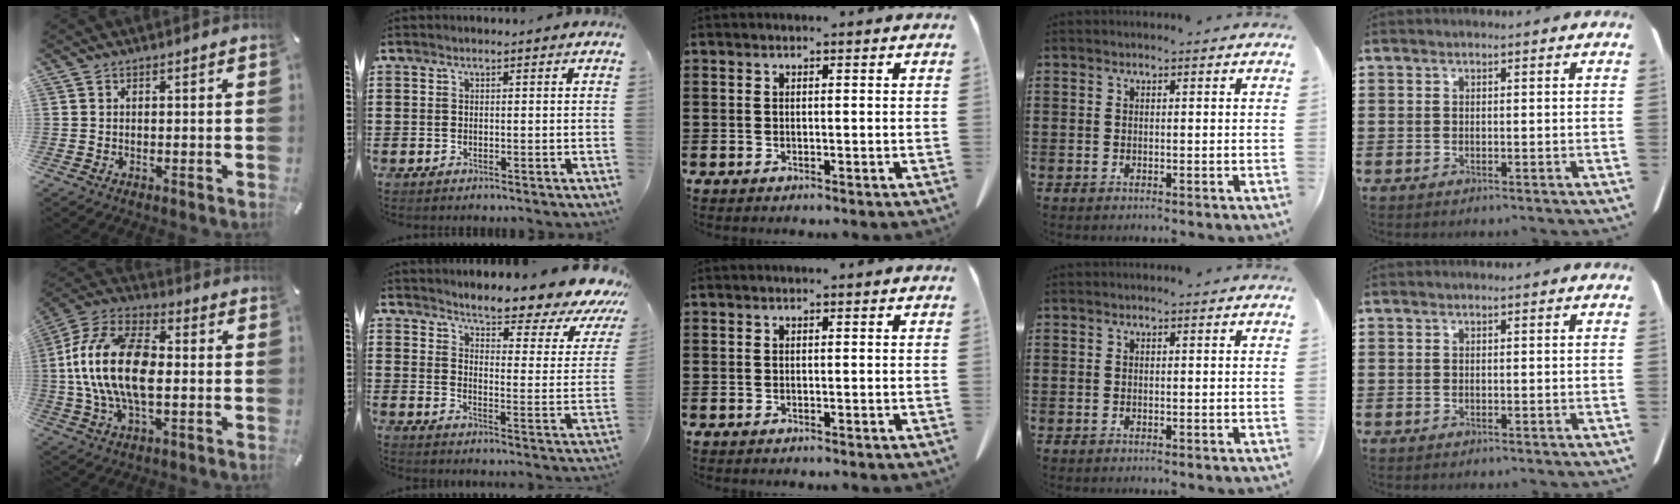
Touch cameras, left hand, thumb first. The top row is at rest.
{"thumb": {"total": 17.4, "force": [-0.4, 9.7, 14.5], "torque": [-0.310, 0.003, -0.010]}, "index": {"total": 5.6, "force": [5.0, -0.1, 2.6], "torque": [-0.051, -0.048, 0.074]}}